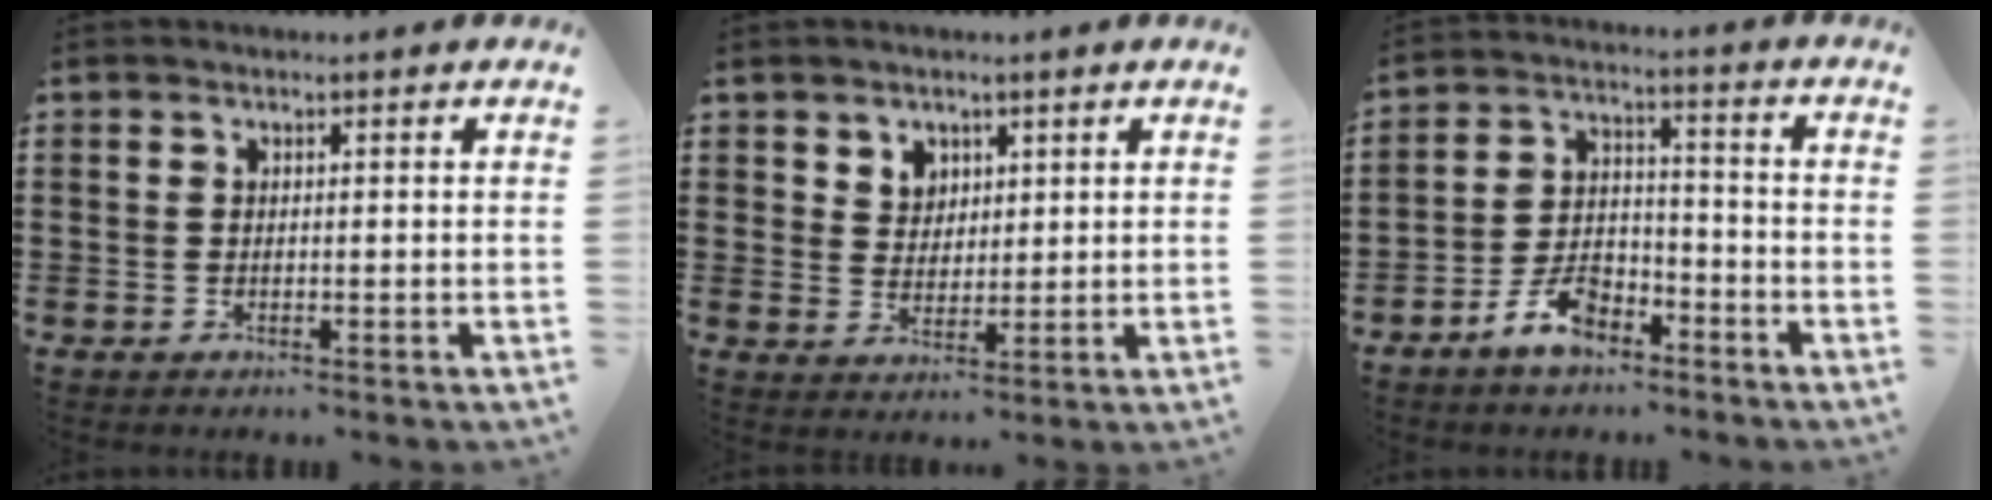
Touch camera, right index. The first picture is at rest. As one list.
[{"total": 3.6, "force": [2.2, 2.8, 0.3], "torque": [-0.019, 0.008, 0.042]}, {"total": 6.6, "force": [-4.9, 3.1, 3.2], "torque": [-0.072, 0.019, -0.096]}]